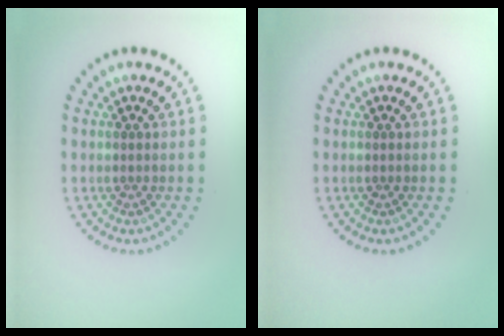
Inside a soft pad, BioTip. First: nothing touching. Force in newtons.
{"total": 0.0}